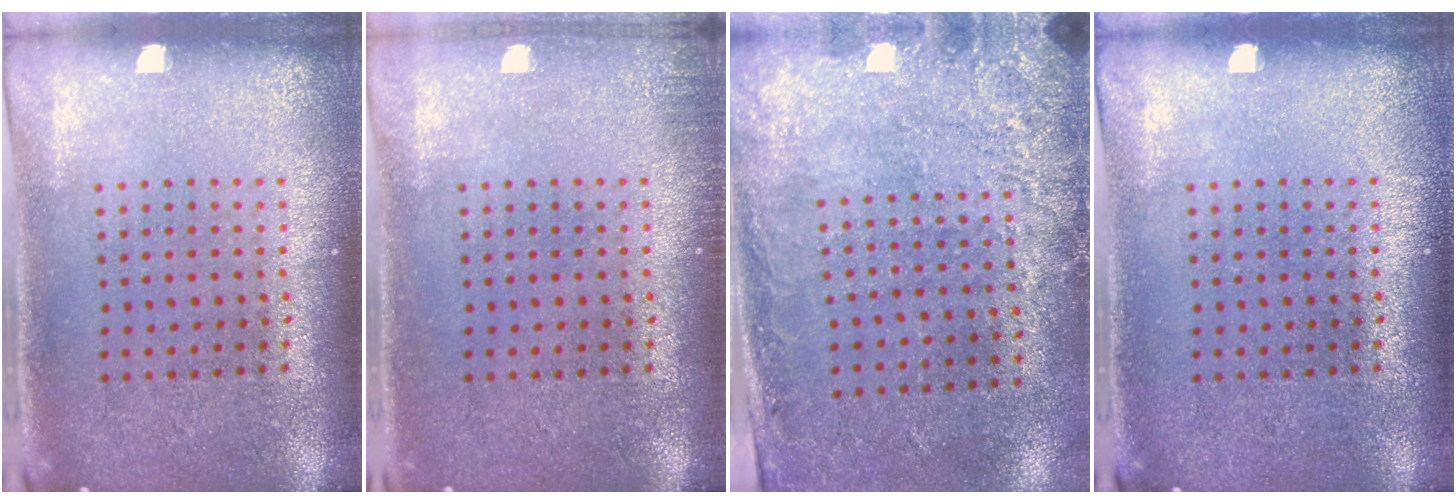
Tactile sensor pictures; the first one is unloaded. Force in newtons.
{"total": 0.9, "press": 0.9, "slide": 0.2}
{"total": 2.8, "press": 1.9, "slide": 2.1}
{"total": 0.0}